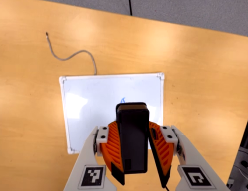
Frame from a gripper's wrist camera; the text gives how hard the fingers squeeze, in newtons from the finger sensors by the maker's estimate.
{"total": 9.1, "left": 9.2, "right": 9.1}